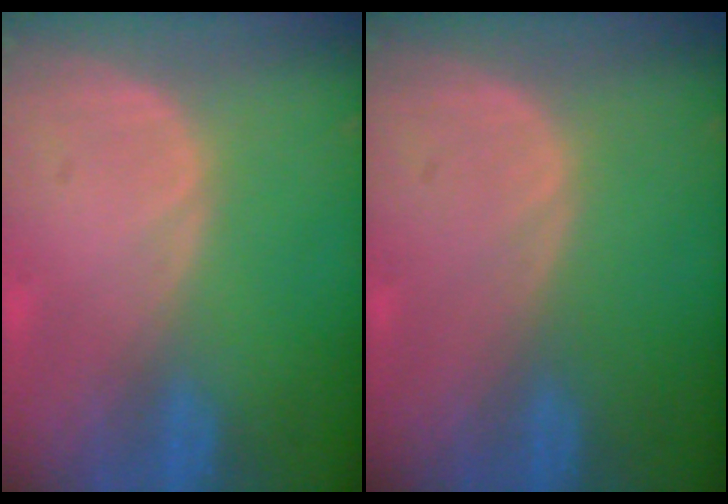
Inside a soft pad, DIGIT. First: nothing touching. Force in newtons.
{"total": 0.0}